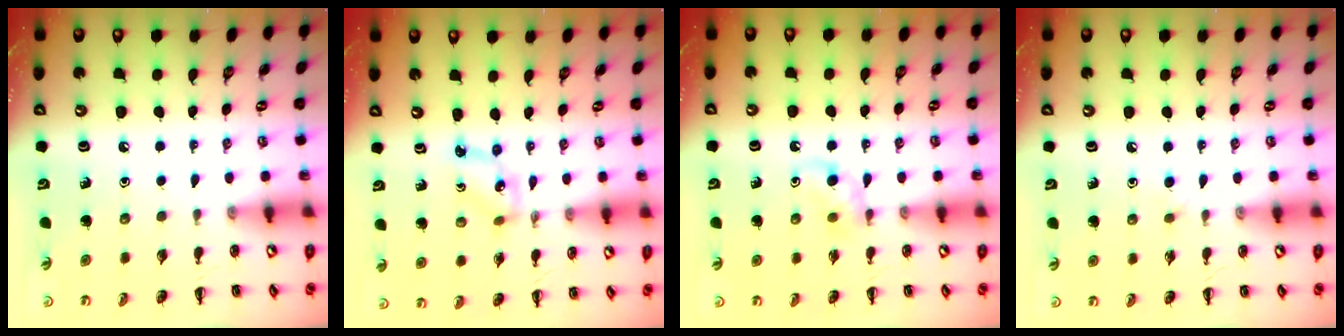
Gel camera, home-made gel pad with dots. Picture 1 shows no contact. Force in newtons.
{"total": 2.8, "press": 2.7, "slide": 0.7}
{"total": 4.7, "press": 4.6, "slide": 1.0}
{"total": 2.2, "press": 2.0, "slide": 1.0}